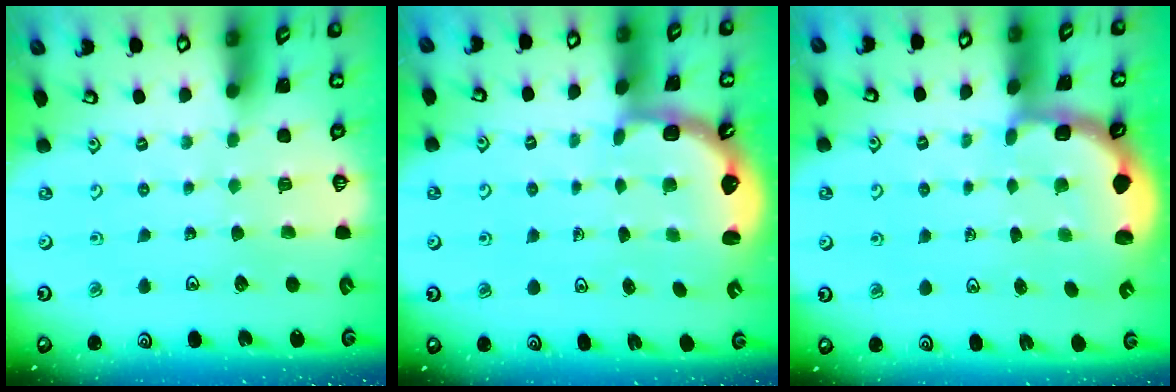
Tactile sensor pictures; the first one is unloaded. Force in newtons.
{"total": 2.6, "press": 2.2, "slide": 1.4}
{"total": 2.1, "press": 2.0, "slide": 0.6}